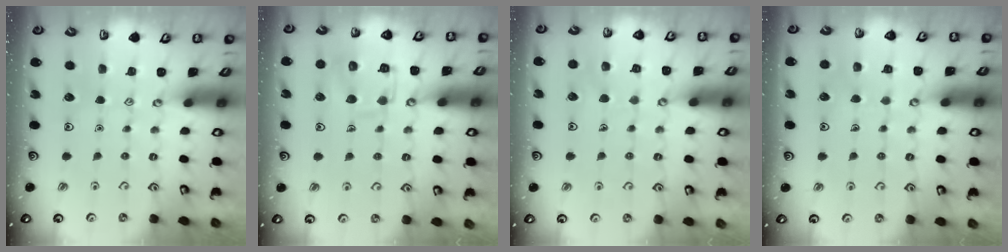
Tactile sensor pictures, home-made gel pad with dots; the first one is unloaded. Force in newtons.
{"total": 12.7, "press": 12.7, "slide": 1.3}
{"total": 6.0, "press": 5.9, "slide": 0.5}
{"total": 5.8, "press": 5.7, "slide": 0.4}